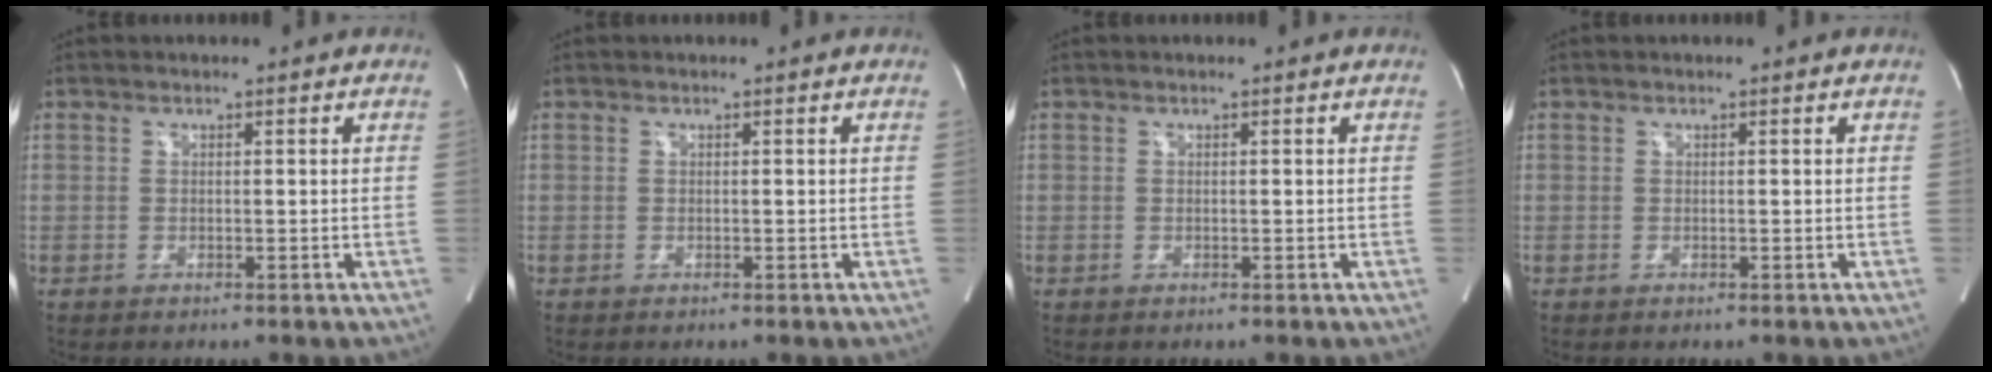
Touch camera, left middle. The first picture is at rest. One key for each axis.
{"total": 0.0}
{"total": 0.0}
{"total": 0.0}